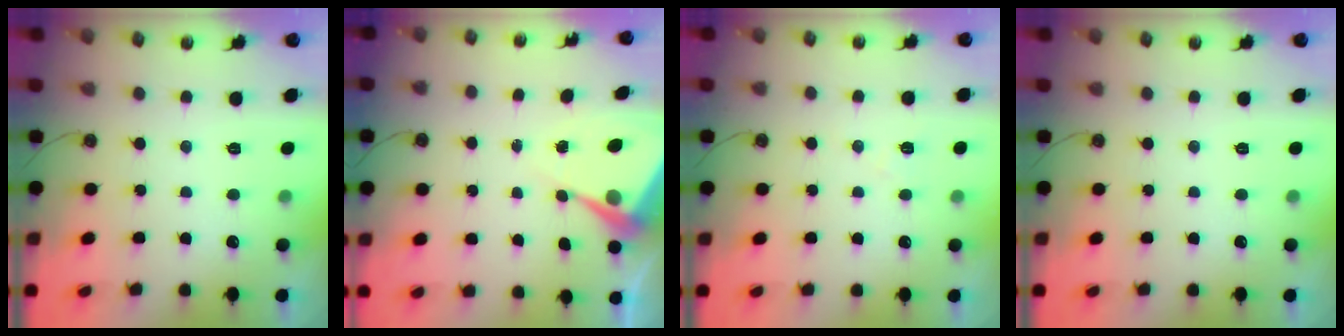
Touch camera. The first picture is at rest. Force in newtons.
{"total": 6.8, "press": 6.8, "slide": 0.5}
{"total": 6.6, "press": 6.5, "slide": 0.8}
{"total": 0.0}